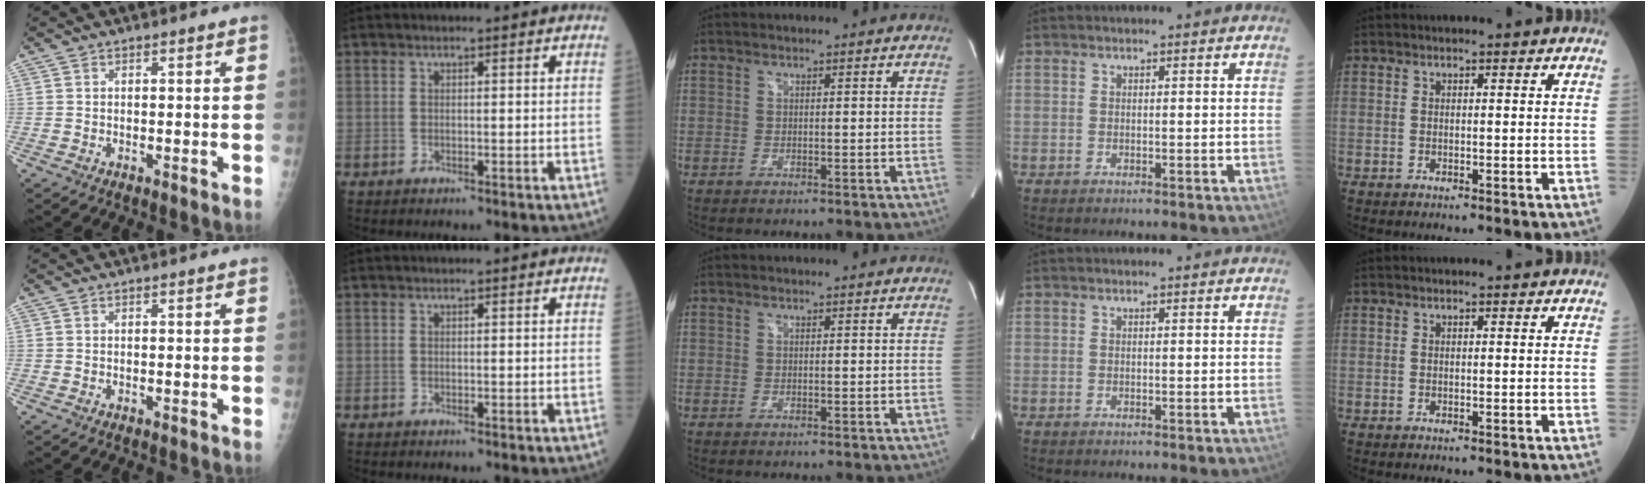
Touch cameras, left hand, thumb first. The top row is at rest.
{}